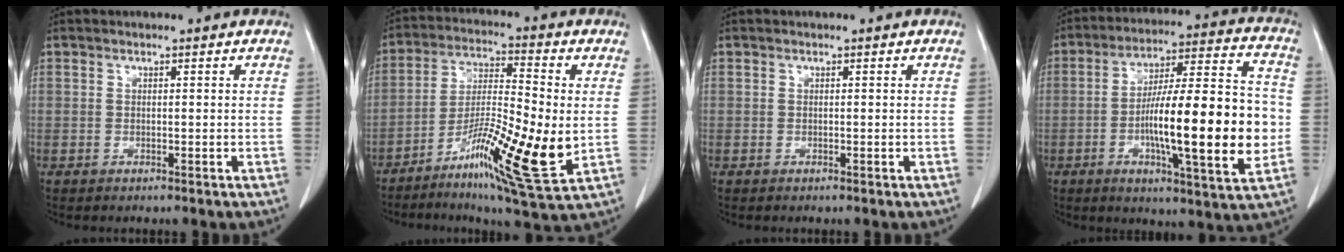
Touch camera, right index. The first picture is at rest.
{"total": 15.6, "force": [-4.0, 1.8, 15.0], "torque": [-0.277, -0.018, -0.066]}
{"total": 0.0}
{"total": 20.5, "force": [-3.2, 2.5, 20.1], "torque": [-0.310, 0.009, -0.048]}